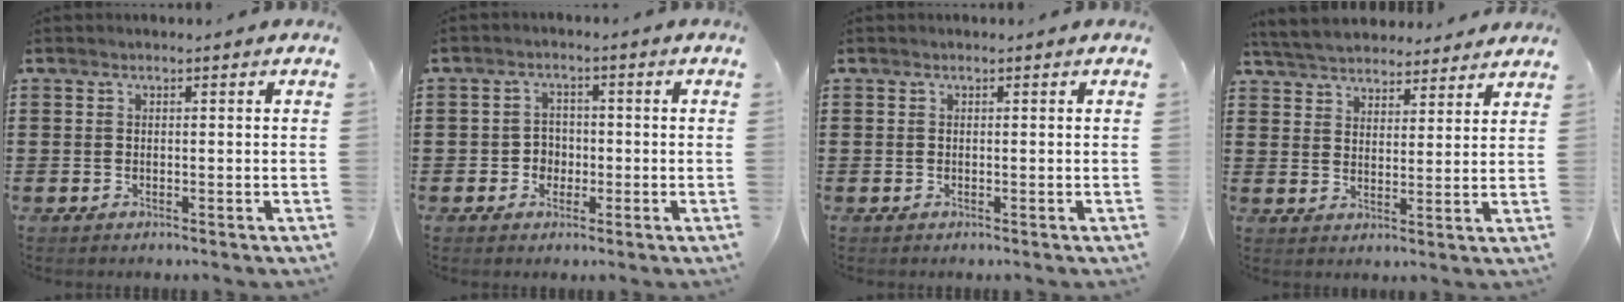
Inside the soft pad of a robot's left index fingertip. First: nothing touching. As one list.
[{"total": 2.7, "force": [-0.8, 2.4, 1.0], "torque": [-0.027, 0.004, -0.021]}, {"total": 0.0}, {"total": 5.1, "force": [4.9, 1.1, 0.8], "torque": [-0.037, -0.020, 0.089]}]